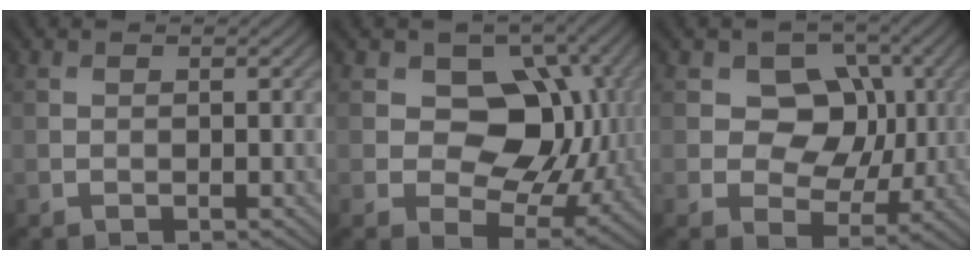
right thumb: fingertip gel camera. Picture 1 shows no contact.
{"total": 11.3, "force": [1.7, 8.2, 7.6], "torque": [-0.109, -0.011, 0.016]}
{"total": 8.0, "force": [1.7, 6.4, 4.5], "torque": [-0.074, -0.002, 0.015]}